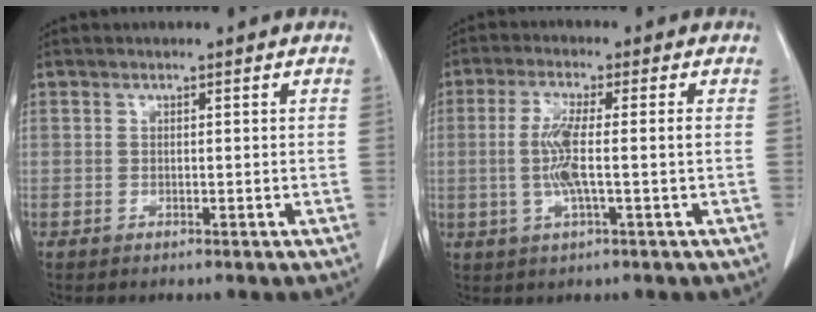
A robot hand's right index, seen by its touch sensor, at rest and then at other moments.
{"total": 6.1, "force": [-0.5, 0.3, 6.0], "torque": [-0.128, 0.001, -0.010]}